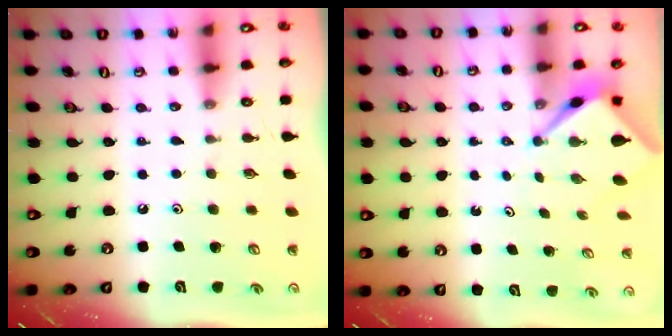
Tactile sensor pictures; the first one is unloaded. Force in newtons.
{"total": 3.1, "press": 3.1, "slide": 0.2}